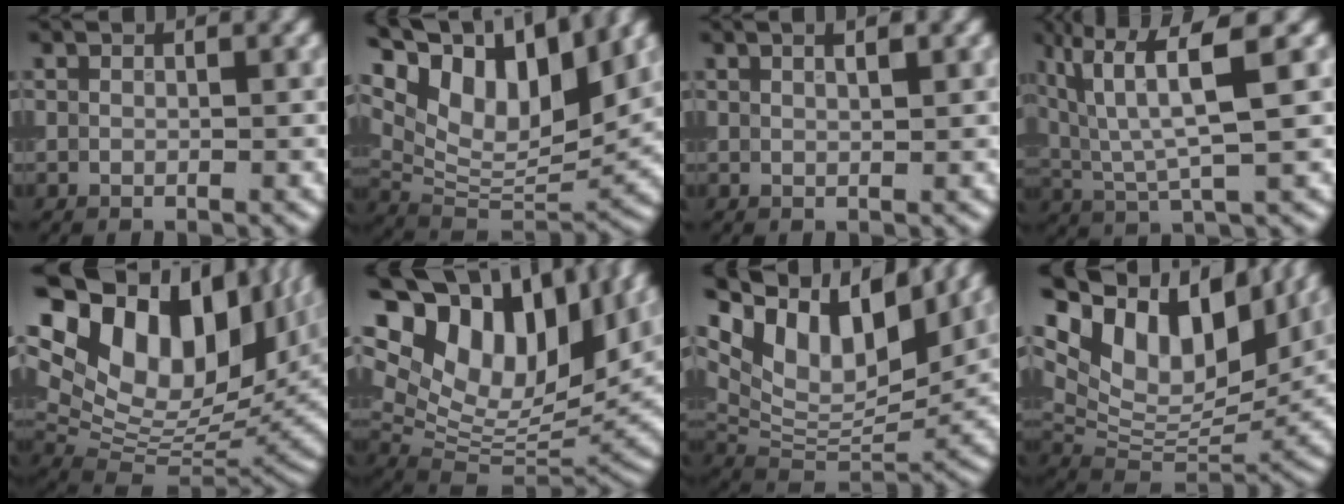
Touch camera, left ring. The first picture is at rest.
{"total": 11.9, "force": [7.0, 4.7, 8.3], "torque": [-0.147, 0.011, 0.124]}
{"total": 1.8, "force": [1.0, 0.6, 1.4], "torque": [-0.005, 0.005, 0.000]}
{"total": 7.1, "force": [3.0, 1.4, 6.3], "torque": [-0.130, 0.009, 0.060]}
{"total": 19.0, "force": [7.4, 12.0, 12.8], "torque": [-0.235, 0.045, 0.131]}
{"total": 18.2, "force": [7.9, 11.2, 12.0], "torque": [-0.224, 0.040, 0.151]}
{"total": 11.7, "force": [6.5, 5.5, 8.0], "torque": [-0.142, 0.015, 0.114]}
{"total": 14.6, "force": [6.9, 7.7, 10.4], "torque": [-0.204, 0.026, 0.127]}